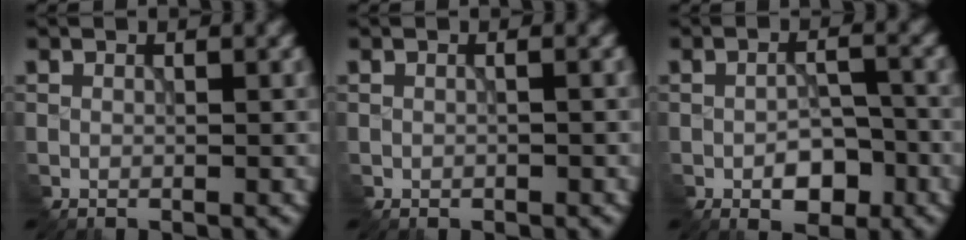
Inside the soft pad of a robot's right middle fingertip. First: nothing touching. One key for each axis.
{"total": 1.2, "fx": 0.1, "fy": 0.7, "fz": 0.9, "tx": -0.002, "ty": -0.001, "tz": 0.004}
{"total": 3.5, "fx": -1.6, "fy": 1.7, "fz": 2.6, "tx": -0.044, "ty": 0.001, "tz": -0.026}